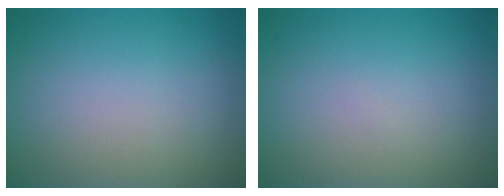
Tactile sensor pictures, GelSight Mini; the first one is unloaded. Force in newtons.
{"total": 0.0}